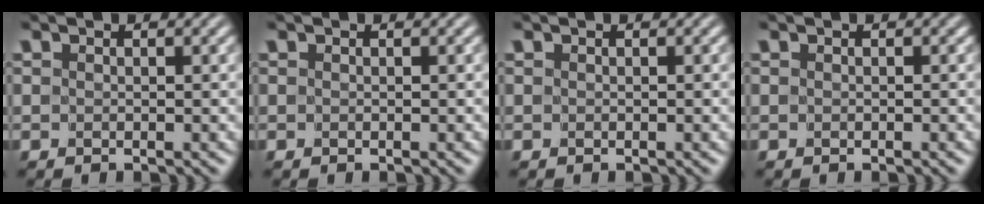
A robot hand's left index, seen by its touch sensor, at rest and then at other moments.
{"total": 0.0}
{"total": 0.0}
{"total": 0.0}